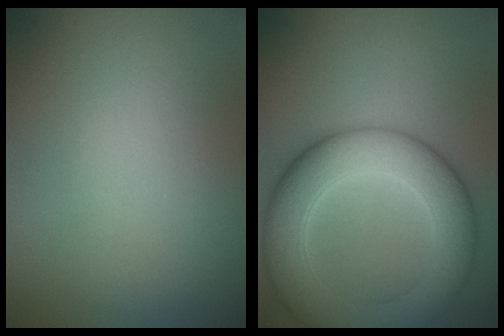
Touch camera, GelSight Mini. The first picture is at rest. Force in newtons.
{"total": 9.2, "press": 9.2, "slide": 0.4}